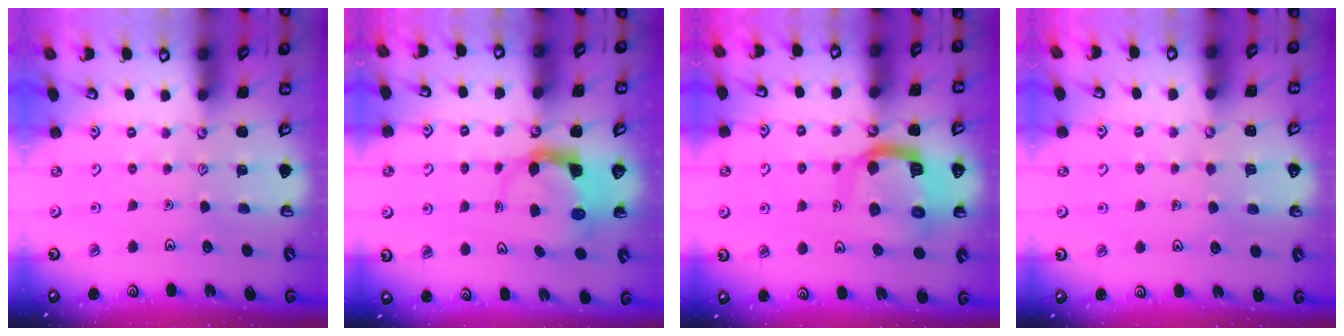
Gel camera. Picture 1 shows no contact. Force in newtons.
{"total": 3.6, "press": 3.5, "slide": 0.5}
{"total": 12.4, "press": 12.3, "slide": 1.6}
{"total": 4.0, "press": 4.0, "slide": 0.4}